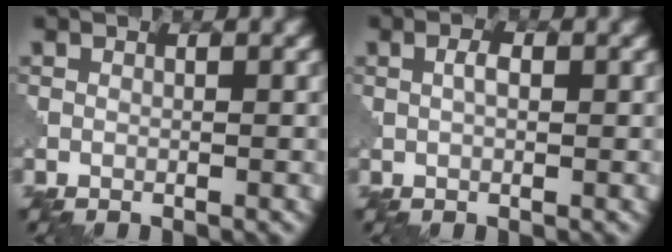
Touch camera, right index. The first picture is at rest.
{"total": 1.5, "force": [0.2, 0.6, 1.3], "torque": [-0.027, 0.004, 0.002]}